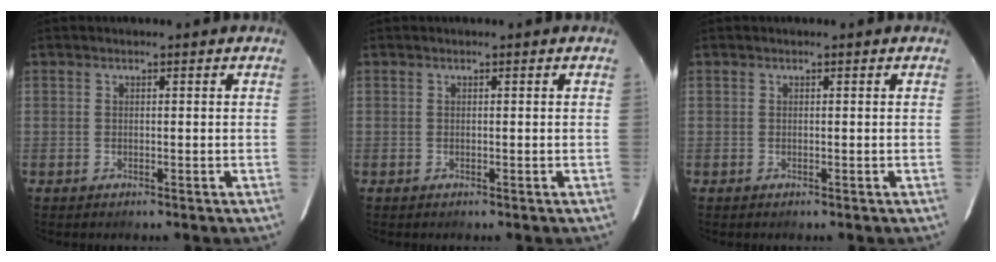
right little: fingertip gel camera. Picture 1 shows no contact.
{"total": 0.0}
{"total": 0.0}